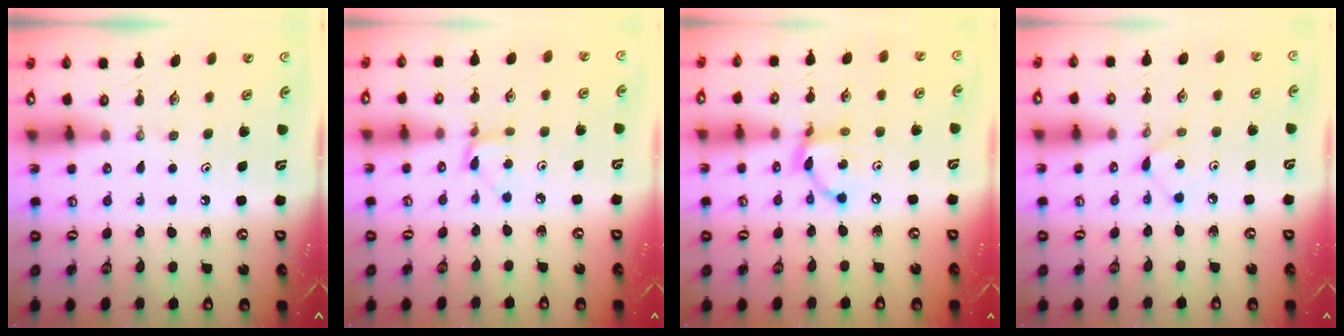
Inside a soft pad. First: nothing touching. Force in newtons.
{"total": 3.5, "press": 3.5, "slide": 0.5}
{"total": 9.3, "press": 9.3, "slide": 0.5}
{"total": 4.8, "press": 4.7, "slide": 0.7}